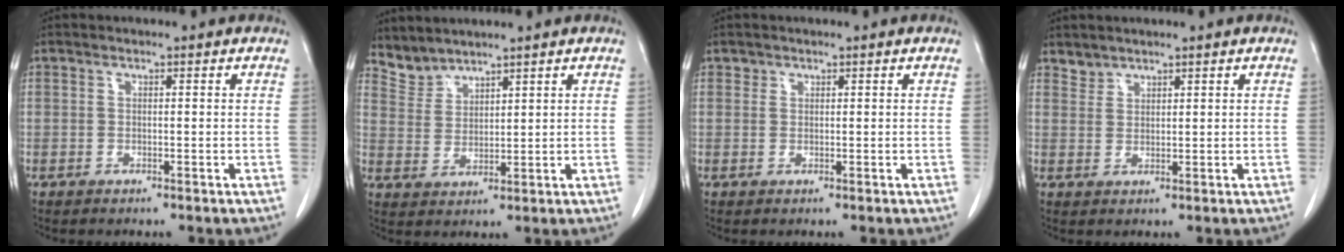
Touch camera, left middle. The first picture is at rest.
{"total": 3.9, "force": [3.8, 0.8, -0.4], "torque": [0.003, 0.006, 0.087]}
{"total": 0.6, "force": [0.4, 0.5, 0.0], "torque": [0.006, 0.000, 0.006]}
{"total": 1.8, "force": [1.6, 0.6, -0.2], "torque": [0.008, 0.004, 0.032]}